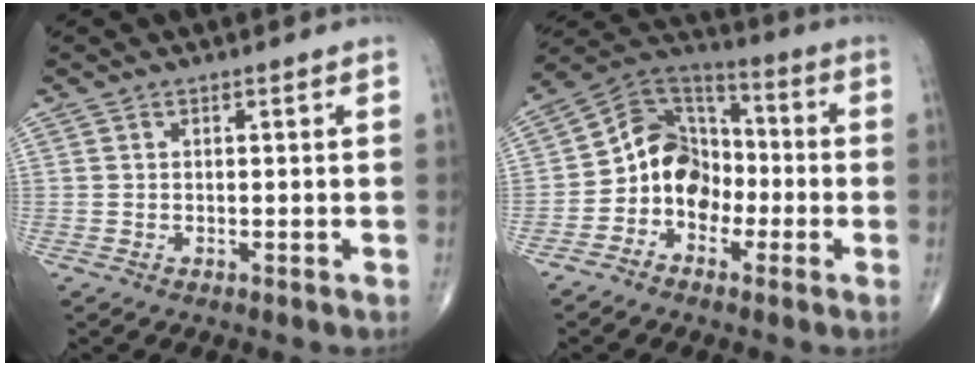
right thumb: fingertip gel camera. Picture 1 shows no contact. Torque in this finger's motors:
{"motor_torque": [2.61, 2.40, 0.47, -0.61, 0.05]}